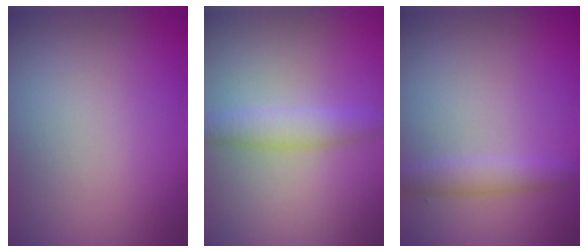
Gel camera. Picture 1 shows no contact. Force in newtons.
{"total": 2.6, "press": 2.6, "slide": 0.1}
{"total": 2.0, "press": 2.0, "slide": 0.2}